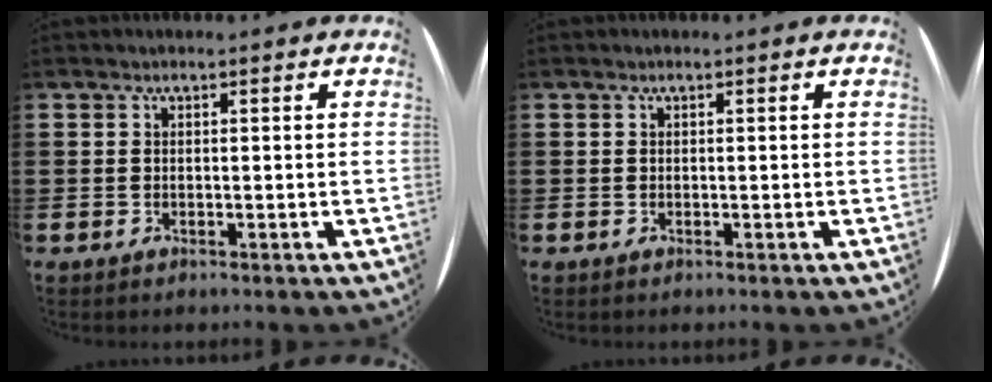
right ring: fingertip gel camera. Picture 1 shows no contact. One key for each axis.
{"total": 0.0}